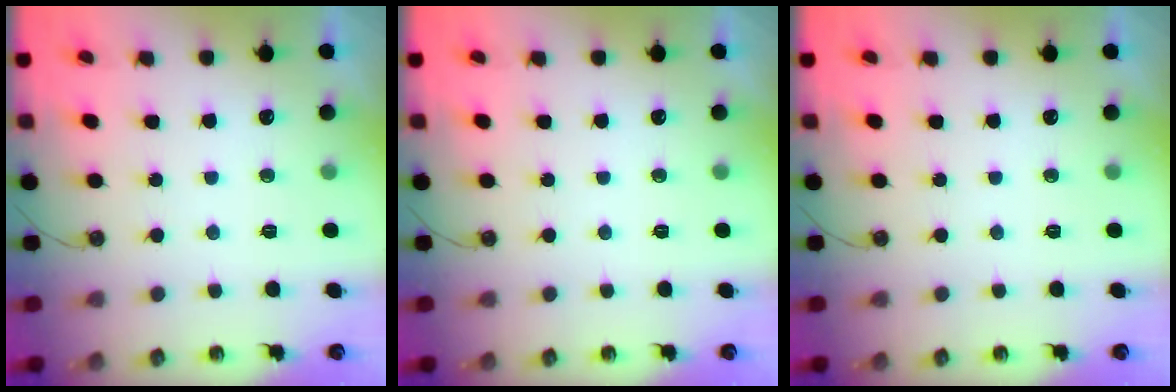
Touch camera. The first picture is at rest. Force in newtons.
{"total": 0.0}
{"total": 0.0}